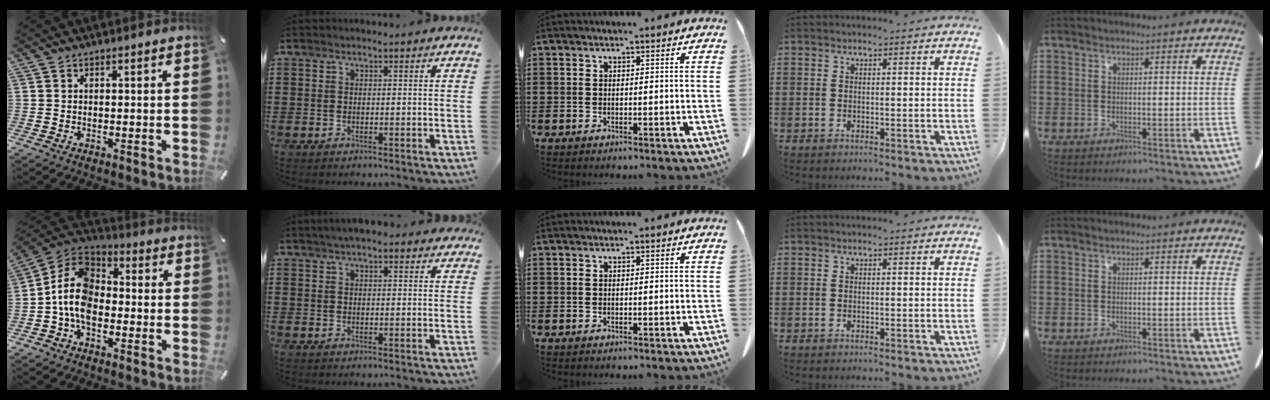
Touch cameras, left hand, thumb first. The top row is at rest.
{"thumb": {"total": 11.2, "force": [-3.8, 7.6, 7.3], "torque": [-0.177, 0.008, -0.079]}, "index": {"total": 3.8, "force": [3.1, 1.0, 1.9], "torque": [-0.045, 0.005, 0.056]}}